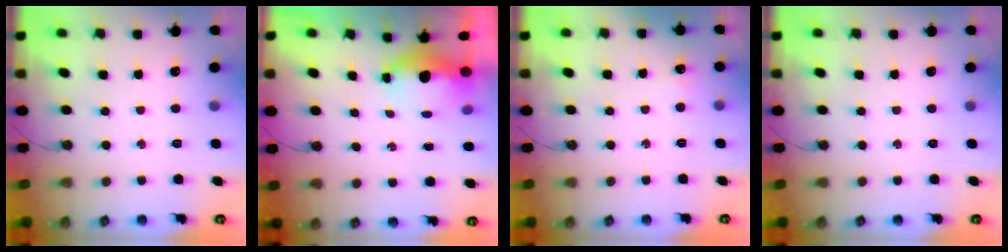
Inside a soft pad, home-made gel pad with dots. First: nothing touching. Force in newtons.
{"total": 12.6, "press": 6.4, "slide": 10.8}
{"total": 3.7, "press": 3.7, "slide": 0.4}
{"total": 0.0}